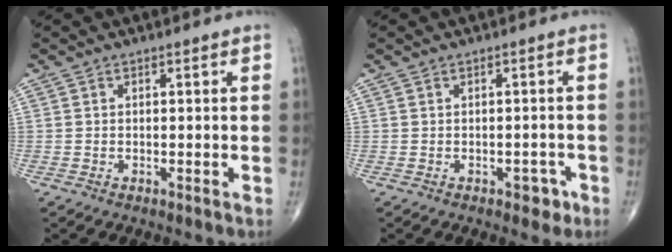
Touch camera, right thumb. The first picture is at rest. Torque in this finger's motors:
{"motor_torque": [0.30, 0.37, -0.14, -0.09, -0.01]}